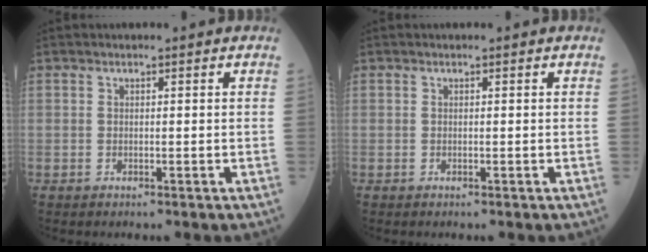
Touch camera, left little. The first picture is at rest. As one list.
[{"total": 0.0}]